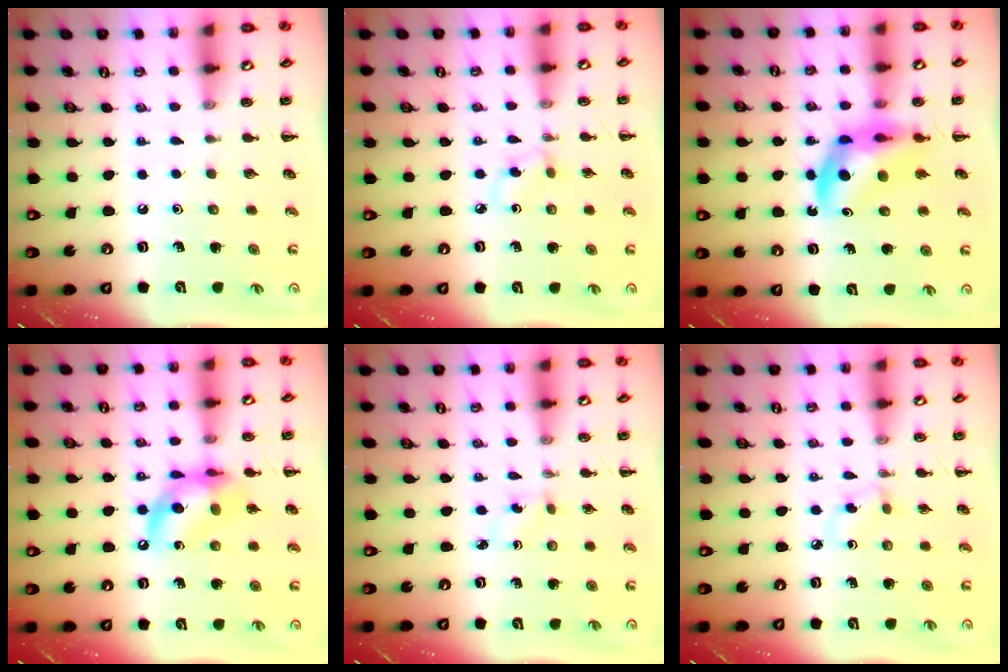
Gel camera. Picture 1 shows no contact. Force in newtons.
{"total": 2.7, "press": 2.5, "slide": 1.1}
{"total": 9.8, "press": 9.3, "slide": 2.9}
{"total": 13.6, "press": 13.2, "slide": 3.3}
{"total": 1.5, "press": 1.4, "slide": 0.7}
{"total": 2.7, "press": 2.5, "slide": 1.1}